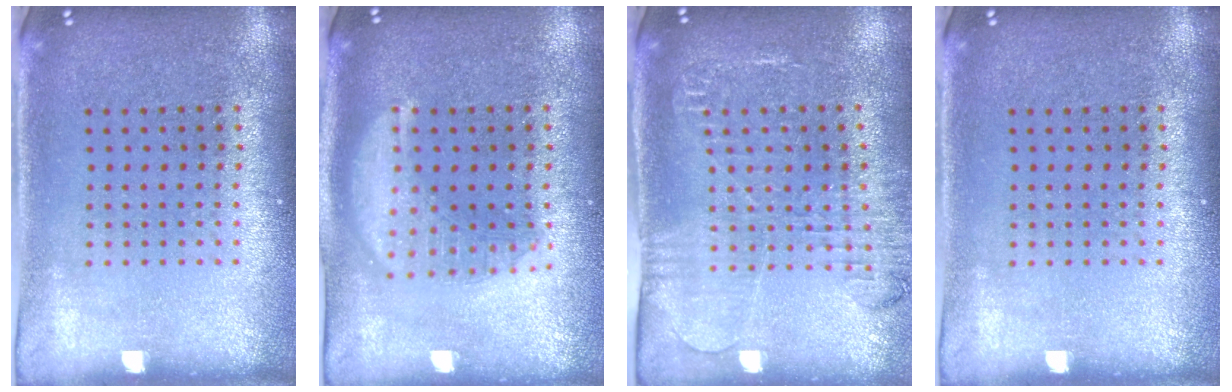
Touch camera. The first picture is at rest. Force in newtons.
{"total": 2.1, "press": 2.1, "slide": 0.1}
{"total": 1.9, "press": 1.9, "slide": 0.1}
{"total": 0.0}